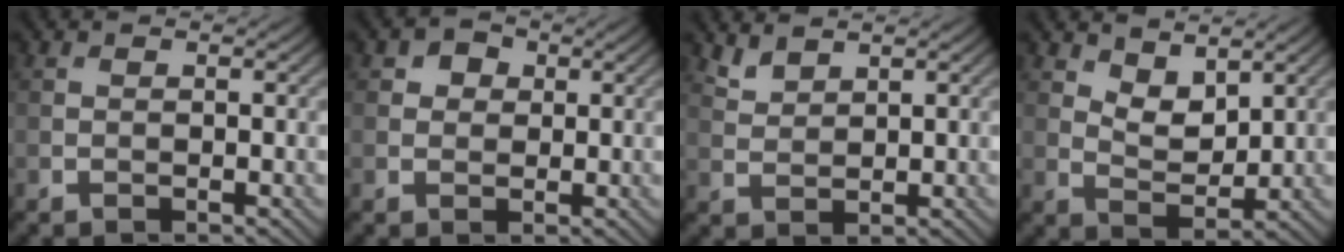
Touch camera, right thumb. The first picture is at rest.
{"total": 2.7, "force": [0.8, 2.3, 1.2], "torque": [-0.019, 0.004, 0.007]}
{"total": 2.4, "force": [2.1, 0.7, 0.8], "torque": [-0.026, -0.002, 0.052]}
{"total": 4.8, "force": [3.3, 2.2, 2.6], "torque": [-0.057, -0.010, 0.058]}